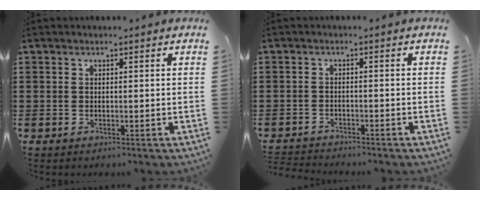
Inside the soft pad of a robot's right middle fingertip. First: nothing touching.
{"total": 2.0, "force": [-1.9, 0.3, -0.2], "torque": [-0.004, 0.001, -0.043]}